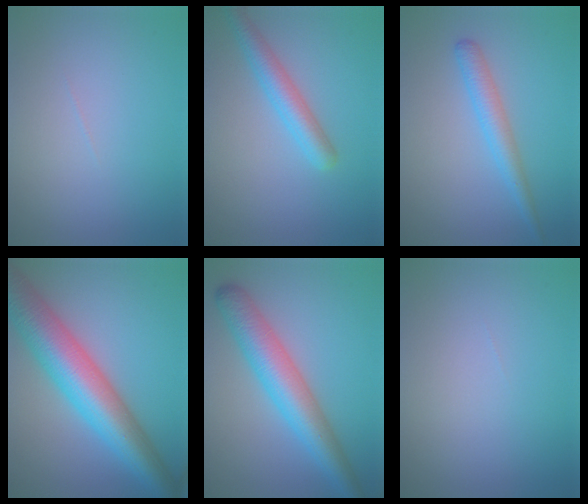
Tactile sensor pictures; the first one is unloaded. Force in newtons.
{"total": 3.2, "press": 3.2, "slide": 0.1}
{"total": 2.7, "press": 2.6, "slide": 0.1}
{"total": 10.0, "press": 10.0, "slide": 0.3}
{"total": 6.3, "press": 6.3, "slide": 0.1}
{"total": 0.0}